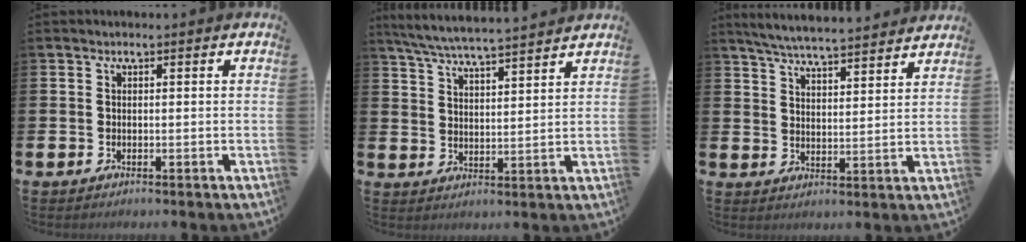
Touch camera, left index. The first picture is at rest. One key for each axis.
{"total": 6.1, "fx": 5.9, "fy": 0.0, "fz": 1.6, "tx": -0.051, "ty": -0.036, "tz": 0.104}
{"total": 5.8, "fx": 5.7, "fy": 0.0, "fz": 1.1, "tx": -0.034, "ty": -0.040, "tz": 0.098}